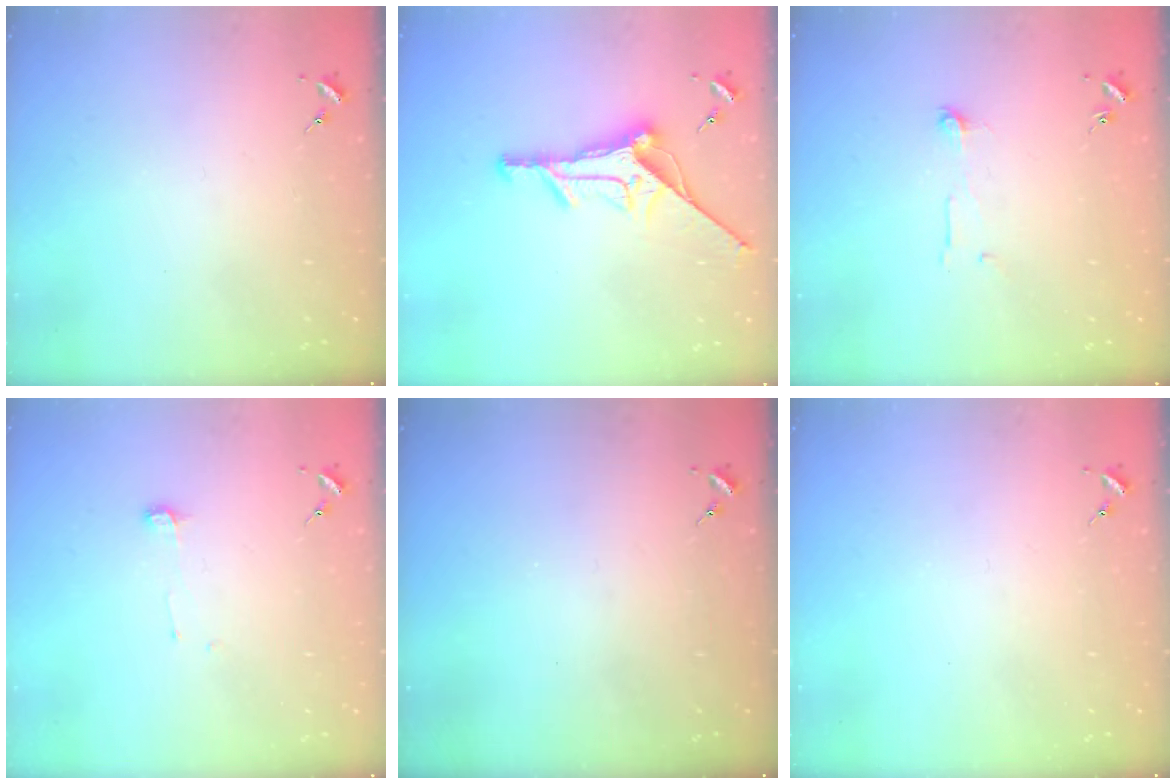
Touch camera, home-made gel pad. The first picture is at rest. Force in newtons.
{"total": 12.7, "press": 12.7, "slide": 1.0}
{"total": 4.9, "press": 4.9, "slide": 0.5}
{"total": 3.9, "press": 3.8, "slide": 0.6}
{"total": 0.0}
{"total": 0.0}